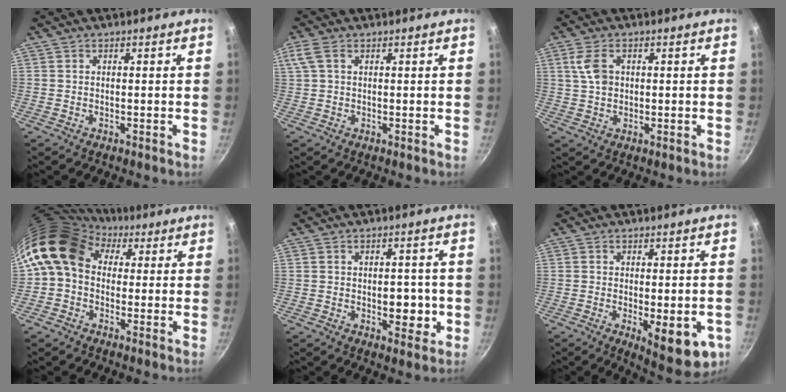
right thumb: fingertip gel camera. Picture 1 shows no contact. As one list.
[{"total": 3.4, "force": [1.3, 2.0, 2.4], "torque": [-0.052, 0.009, 0.029]}, {"total": 5.8, "force": [1.5, 4.9, 2.8], "torque": [-0.026, 0.002, 0.027]}, {"total": 12.1, "force": [3.1, 9.5, 6.8], "torque": [-0.098, 0.016, 0.030]}, {"total": 6.2, "force": [-1.0, 3.8, 4.8], "torque": [-0.034, 0.004, -0.011]}, {"total": 12.3, "force": [-3.7, 4.3, 10.9], "torque": [-0.123, -0.005, -0.038]}]